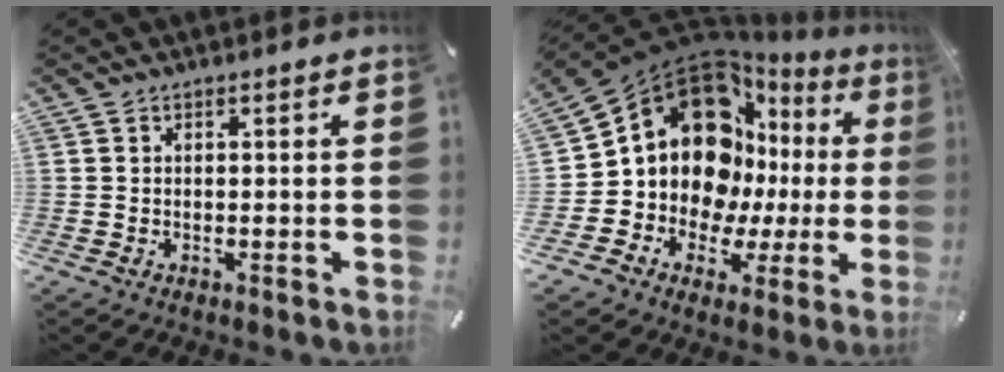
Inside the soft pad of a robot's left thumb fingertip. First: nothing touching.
{"total": 17.6, "force": [4.9, 14.0, 9.5], "torque": [-0.156, -0.058, 0.094]}